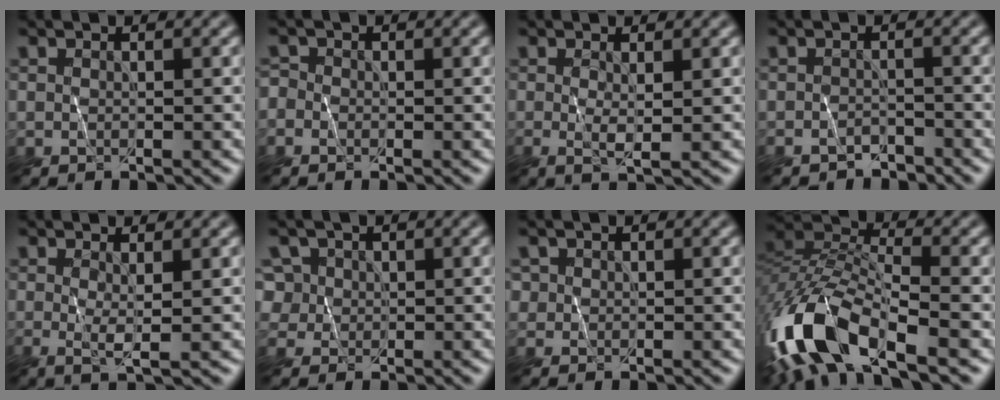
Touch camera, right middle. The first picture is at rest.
{"total": 1.0, "force": [-0.2, 0.9, 0.3], "torque": [-0.008, 0.004, -0.011]}
{"total": 1.7, "force": [0.0, 0.2, 1.7], "torque": [-0.033, -0.004, 0.002]}
{"total": 1.8, "force": [-1.8, 0.3, 0.0], "torque": [0.004, 0.004, -0.034]}
{"total": 2.0, "force": [0.0, 0.3, 2.0], "torque": [-0.038, -0.006, 0.002]}
{"total": 4.2, "force": [1.8, 3.5, 1.6], "torque": [-0.032, 0.018, 0.024]}
{"total": 0.8, "force": [0.4, 0.7, 0.0], "torque": [0.003, 0.005, 0.004]}
{"total": 11.4, "force": [-6.9, 4.6, 7.9], "torque": [-0.166, -0.001, -0.139]}